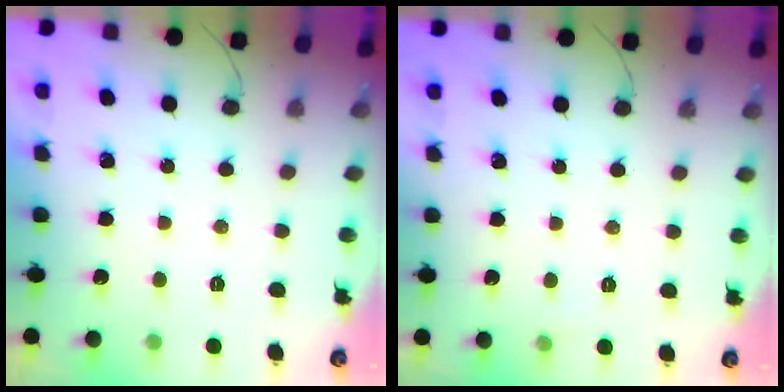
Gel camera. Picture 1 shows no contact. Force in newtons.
{"total": 2.4, "press": 2.2, "slide": 0.9}